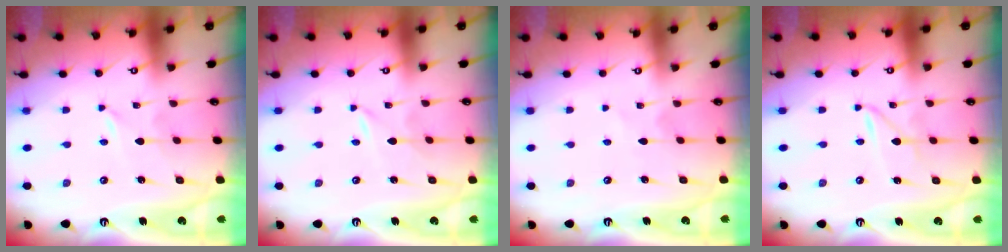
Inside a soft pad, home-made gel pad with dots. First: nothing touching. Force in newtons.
{"total": 0.0}
{"total": 3.3, "press": 3.3, "slide": 0.3}
{"total": 1.6, "press": 1.6, "slide": 0.3}